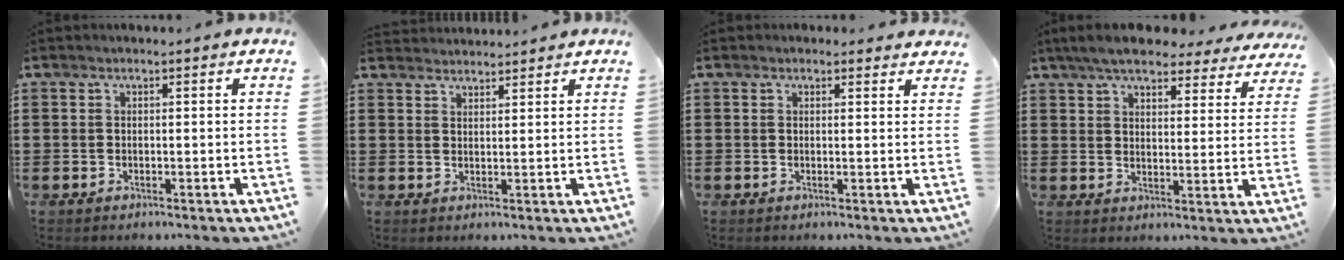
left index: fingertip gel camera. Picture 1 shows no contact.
{"total": 2.1, "force": [2.1, 0.2, -0.3], "torque": [-0.001, -0.004, 0.041]}
{"total": 1.2, "force": [1.0, 0.6, 0.3], "torque": [-0.007, 0.004, 0.019]}
{"total": 6.5, "force": [5.9, 1.2, 2.5], "torque": [-0.063, -0.020, 0.104]}